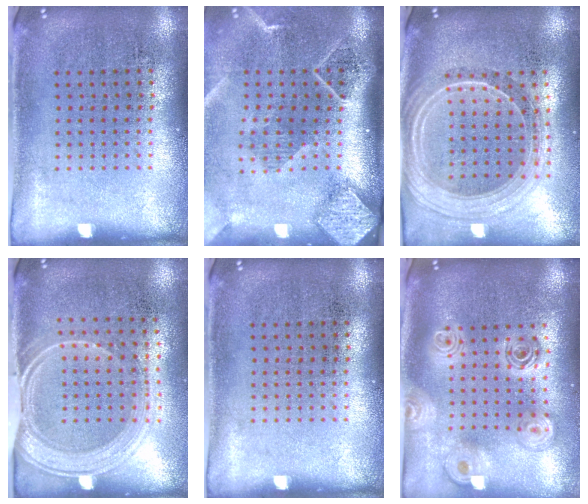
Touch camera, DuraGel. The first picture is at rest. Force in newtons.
{"total": 2.7, "press": 2.1, "slide": 1.7}
{"total": 2.3, "press": 1.9, "slide": 1.3}
{"total": 1.7, "press": 1.4, "slide": 1.0}
{"total": 0.0}
{"total": 2.3, "press": 1.8, "slide": 1.4}